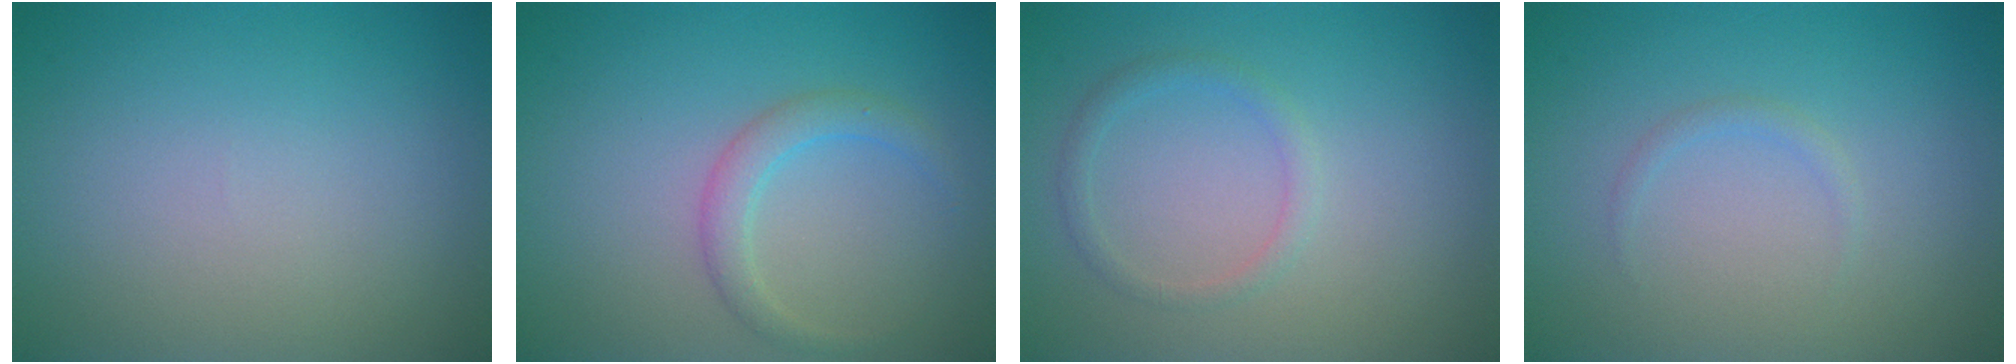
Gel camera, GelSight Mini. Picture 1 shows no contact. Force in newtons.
{"total": 2.1, "press": 2.1, "slide": 0.0}
{"total": 1.3, "press": 1.3, "slide": 0.1}
{"total": 0.7, "press": 0.7, "slide": 0.1}